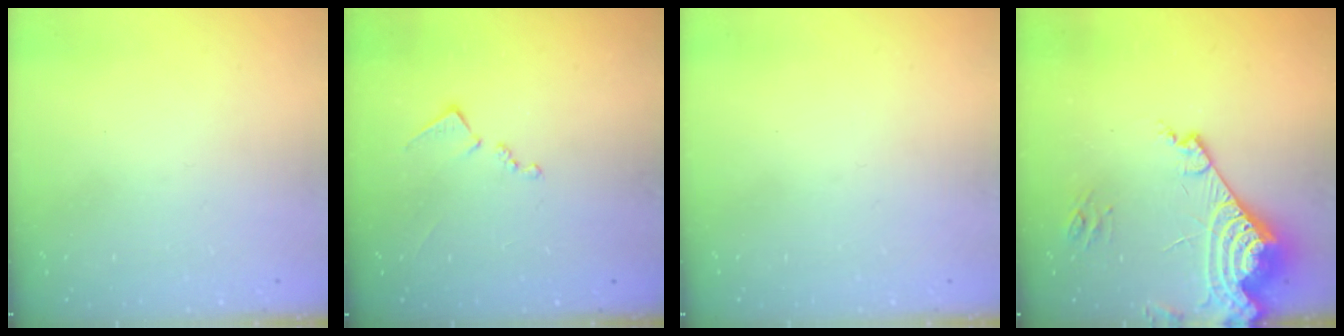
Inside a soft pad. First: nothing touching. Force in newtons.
{"total": 9.1, "press": 9.1, "slide": 0.4}
{"total": 0.0}
{"total": 14.9, "press": 14.8, "slide": 1.5}